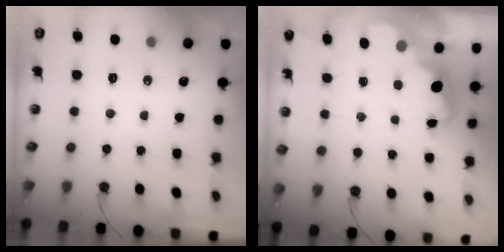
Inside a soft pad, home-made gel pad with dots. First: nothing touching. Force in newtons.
{"total": 1.9, "press": 1.9, "slide": 0.6}